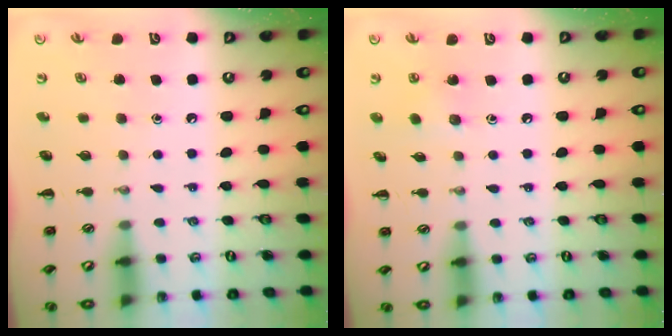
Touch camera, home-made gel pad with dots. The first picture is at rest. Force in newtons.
{"total": 5.9, "press": 5.7, "slide": 1.6}